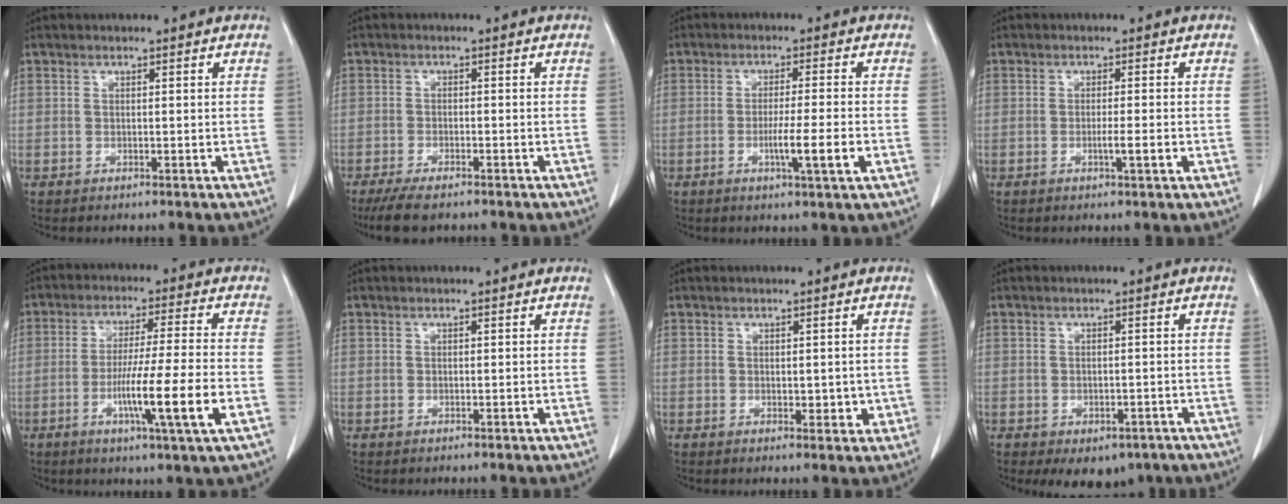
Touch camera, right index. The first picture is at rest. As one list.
[{"total": 5.9, "force": [-4.8, 1.2, 3.3], "torque": [-0.061, -0.015, -0.075]}, {"total": 6.1, "force": [-1.8, -0.6, 5.8], "torque": [-0.096, -0.012, -0.030]}, {"total": 2.3, "force": [-0.7, -0.2, 2.2], "torque": [-0.039, -0.004, -0.013]}, {"total": 12.0, "force": [-3.7, -1.0, 11.4], "torque": [-0.203, -0.018, -0.068]}, {"total": 0.0}, {"total": 2.6, "force": [0.0, 1.5, 2.1], "torque": [-0.020, -0.004, 0.004]}, {"total": 6.6, "force": [-4.5, 3.8, 2.9], "torque": [-0.020, 0.002, -0.056]}]